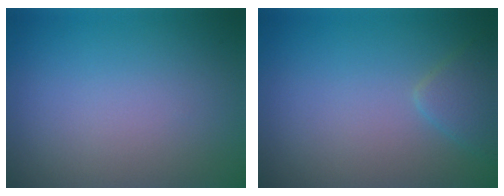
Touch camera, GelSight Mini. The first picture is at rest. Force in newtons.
{"total": 1.9, "press": 1.9, "slide": 0.1}